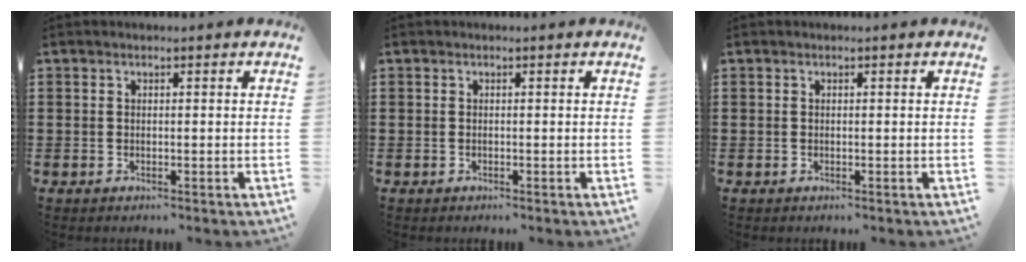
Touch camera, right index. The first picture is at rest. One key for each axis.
{"total": 0.0}
{"total": 0.0}